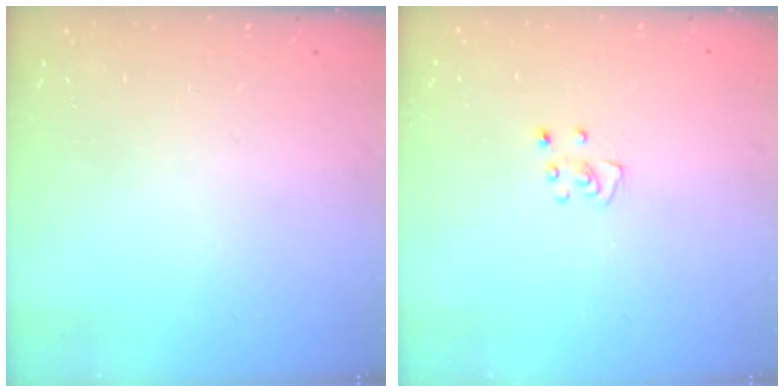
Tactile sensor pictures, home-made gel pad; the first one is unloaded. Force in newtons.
{"total": 3.9, "press": 3.9, "slide": 0.2}